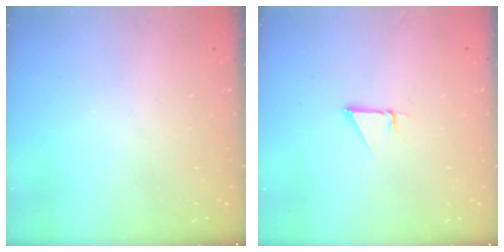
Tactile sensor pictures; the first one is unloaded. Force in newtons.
{"total": 2.3, "press": 2.3, "slide": 0.1}